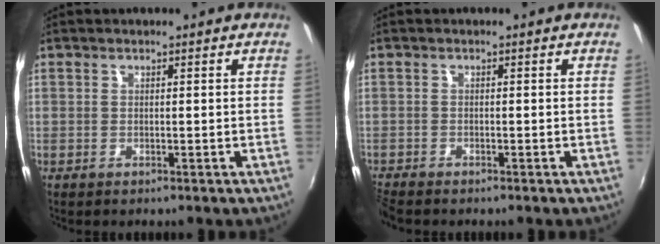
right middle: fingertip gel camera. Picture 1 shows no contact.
{"total": 2.3, "force": [-2.2, 0.2, 0.6], "torque": [-0.019, -0.014, -0.046]}